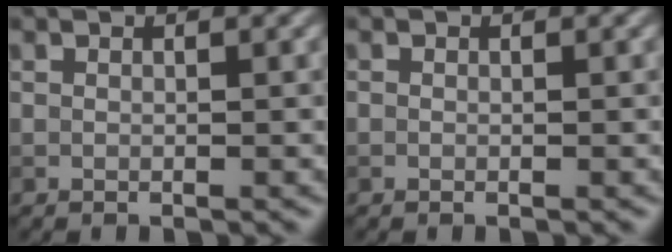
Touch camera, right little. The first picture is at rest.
{"total": 0.0}